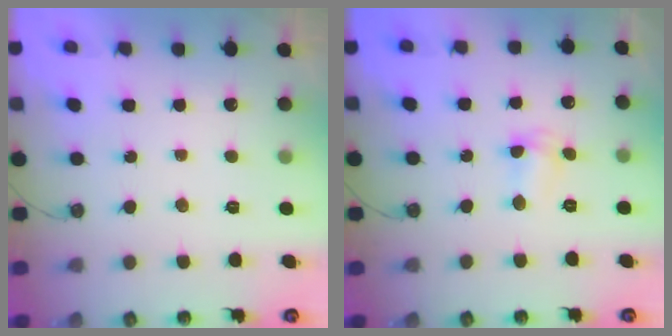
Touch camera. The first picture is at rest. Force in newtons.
{"total": 2.6, "press": 2.6, "slide": 0.6}